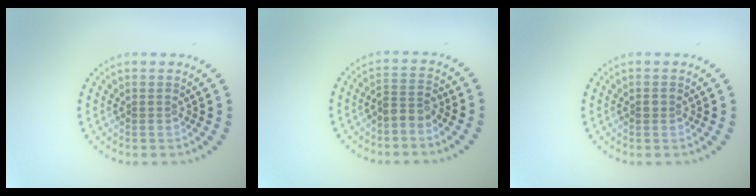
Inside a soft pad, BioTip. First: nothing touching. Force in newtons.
{"total": 2.1, "press": 1.7, "slide": 1.2}
{"total": 0.9, "press": 0.9, "slide": 0.0}